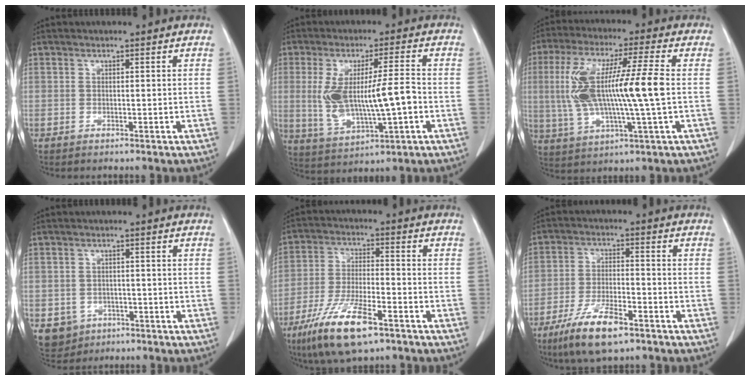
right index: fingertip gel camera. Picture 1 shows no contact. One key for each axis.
{"total": 12.7, "fx": -1.0, "fy": 3.0, "fz": 12.3, "tx": -0.242, "ty": 0.008, "tz": -0.003}
{"total": 15.6, "fx": 0.4, "fy": 1.6, "fz": 15.6, "tx": -0.317, "ty": 0.011, "tz": 0.008}
{"total": 6.7, "fx": -3.1, "fy": 5.7, "fz": 1.8, "tx": -0.036, "ty": 0.008, "tz": -0.035}
{"total": 13.3, "fx": -8.1, "fy": 3.4, "fz": 9.9, "tx": -0.201, "ty": -0.018, "tz": -0.141}
{"total": 10.6, "fx": -6.8, "fy": 2.9, "fz": 7.7, "tx": -0.152, "ty": -0.014, "tz": -0.118}